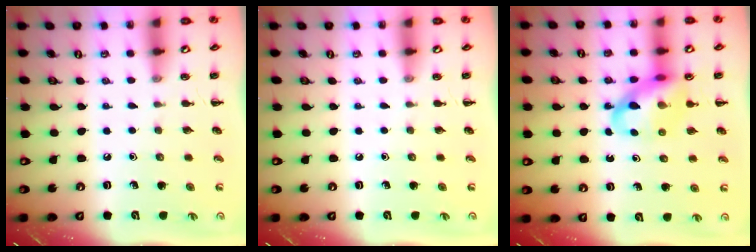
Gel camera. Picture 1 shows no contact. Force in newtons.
{"total": 0.0}
{"total": 11.9, "press": 11.5, "slide": 3.3}